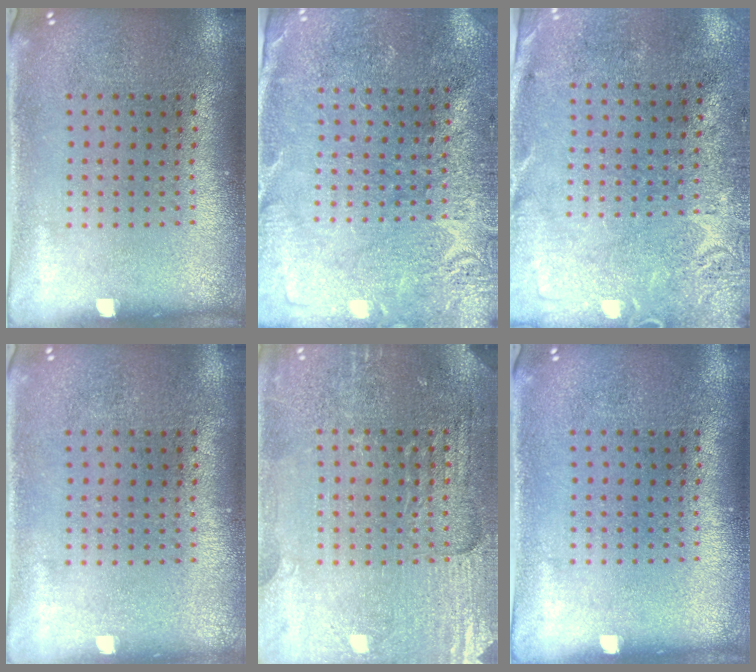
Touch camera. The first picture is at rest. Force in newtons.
{"total": 2.7, "press": 2.7, "slide": 0.4}
{"total": 2.8, "press": 2.2, "slide": 1.7}
{"total": 0.0}
{"total": 3.7, "press": 3.5, "slide": 1.0}
{"total": 0.0}